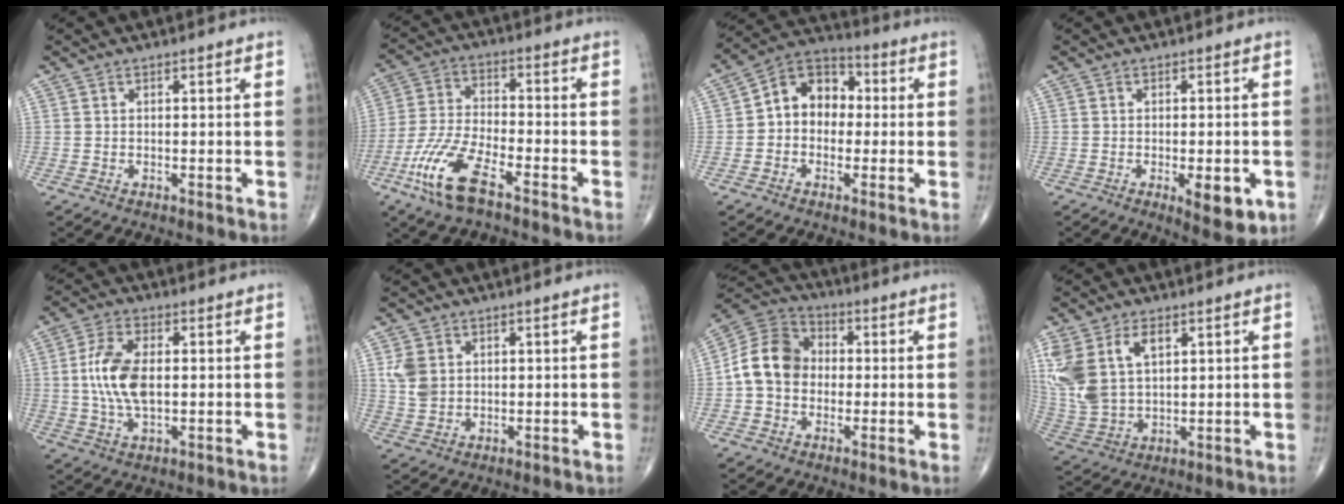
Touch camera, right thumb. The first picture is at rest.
{"total": 11.9, "force": [-7.0, 3.8, 8.9], "torque": [-0.200, 0.020, -0.139]}
{"total": 10.4, "force": [0.1, 8.1, 6.4], "torque": [-0.069, 0.037, -0.014]}
{"total": 7.2, "force": [-2.3, 2.7, 6.2], "torque": [-0.073, -0.010, -0.024]}
{"total": 10.1, "force": [0.5, 5.2, 8.6], "torque": [-0.181, 0.002, 0.011]}
{"total": 5.2, "force": [1.4, 4.0, 3.0], "torque": [-0.051, -0.004, 0.033]}
{"total": 11.2, "force": [-0.4, 9.2, 6.4], "torque": [-0.103, 0.034, -0.022]}
{"total": 15.2, "force": [5.4, 9.2, 10.8], "torque": [-0.247, -0.008, 0.119]}